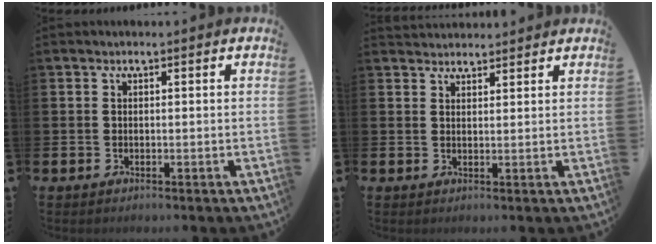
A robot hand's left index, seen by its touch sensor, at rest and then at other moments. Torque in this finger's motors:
{"motor_torque": [0.93, -1.21, 0.10, 0.04]}